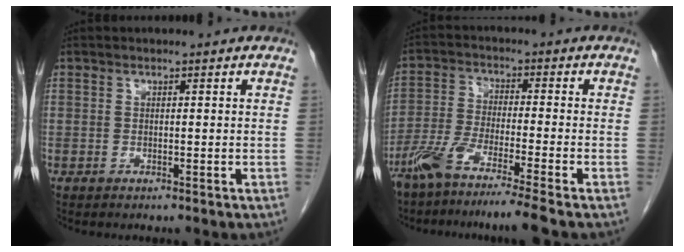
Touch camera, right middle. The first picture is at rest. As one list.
[{"total": 9.4, "force": [-7.4, -1.4, 5.6], "torque": [-0.102, -0.032, -0.133]}]